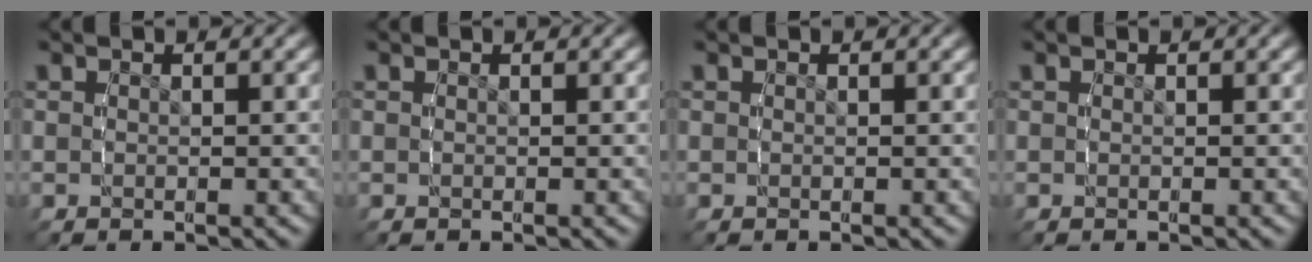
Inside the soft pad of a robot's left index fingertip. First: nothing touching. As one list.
[{"total": 0.0}, {"total": 0.0}, {"total": 0.0}]